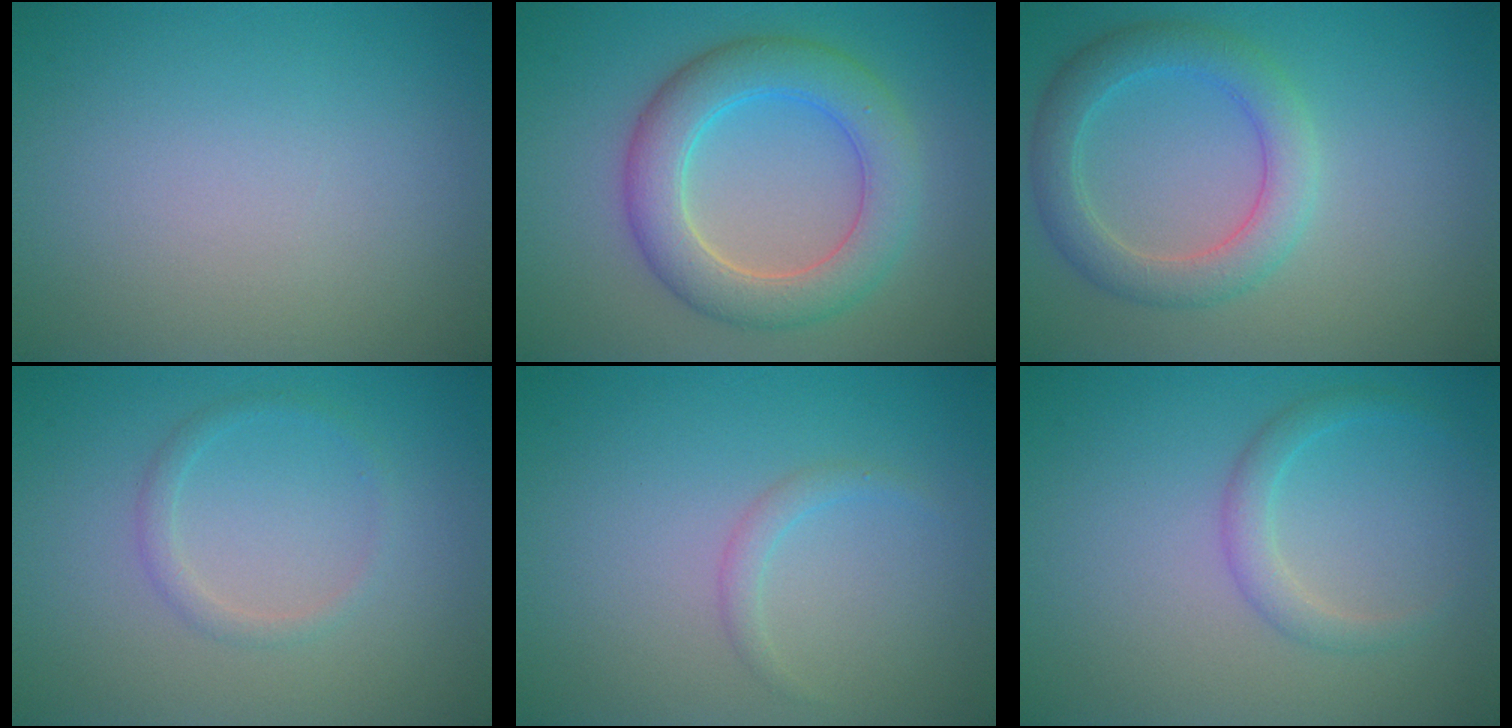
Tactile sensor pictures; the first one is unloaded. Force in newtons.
{"total": 6.1, "press": 6.1, "slide": 0.2}
{"total": 4.1, "press": 4.1, "slide": 0.1}
{"total": 1.3, "press": 1.3, "slide": 0.1}
{"total": 1.1, "press": 1.1, "slide": 0.1}
{"total": 1.8, "press": 1.8, "slide": 0.0}